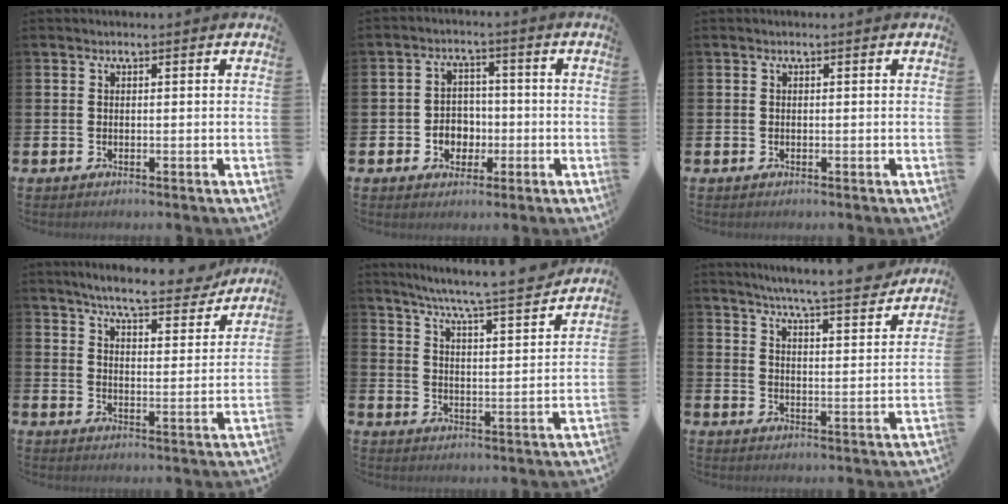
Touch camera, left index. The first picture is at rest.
{"total": 3.8, "force": [-1.0, 3.4, 1.3], "torque": [-0.024, 0.001, -0.027]}
{"total": 0.0}
{"total": 6.8, "force": [6.4, 0.7, 2.1], "torque": [-0.054, -0.039, 0.108]}
{"total": 7.2, "force": [6.8, -0.4, 2.6], "torque": [-0.069, -0.054, 0.114]}
{"total": 6.7, "force": [6.4, -0.4, 2.0], "torque": [-0.057, -0.046, 0.109]}